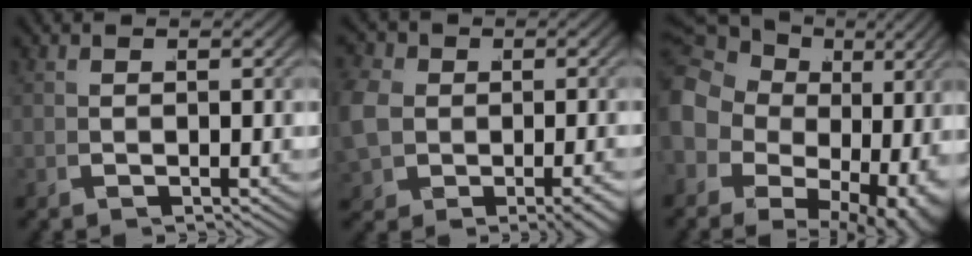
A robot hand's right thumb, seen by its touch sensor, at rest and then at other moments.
{"total": 5.2, "force": [-0.5, 4.2, 2.9], "torque": [-0.076, -0.016, -0.001]}
{"total": 13.1, "force": [3.1, 10.0, 7.8], "torque": [-0.155, -0.023, 0.054]}